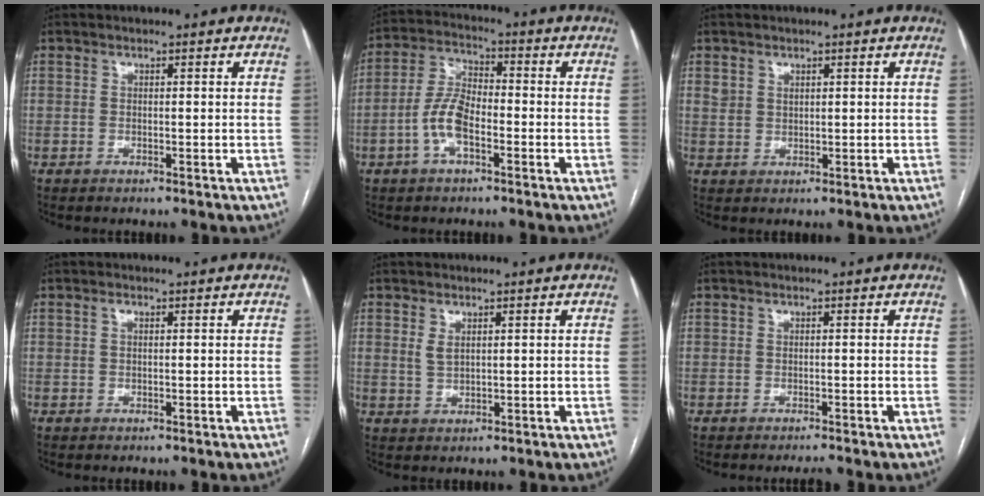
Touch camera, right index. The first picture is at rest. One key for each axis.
{"total": 6.9, "fx": -2.3, "fy": 2.9, "fz": 5.8, "tx": -0.135, "ty": 0.011, "tz": -0.049}
{"total": 2.1, "fx": 1.6, "fy": 1.4, "fz": 0.2, "tx": -0.008, "ty": 0.010, "tz": 0.030}
{"total": 0.6, "fx": 0.2, "fy": 0.3, "fz": 0.5, "tx": -0.008, "ty": 0.002, "tz": 0.003}
{"total": 1.7, "fx": 0.9, "fy": 0.8, "fz": 1.2, "tx": -0.024, "ty": -0.001, "tz": 0.023}
{"total": 0.6, "fx": -0.6, "fy": -0.2, "fz": 0.1, "tx": -0.002, "ty": -0.004, "tz": -0.007}